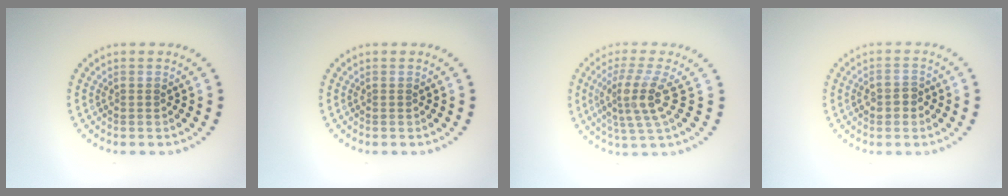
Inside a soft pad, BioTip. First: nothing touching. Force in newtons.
{"total": 0.0}
{"total": 3.9, "press": 2.7, "slide": 2.7}
{"total": 1.6, "press": 1.6, "slide": 0.2}